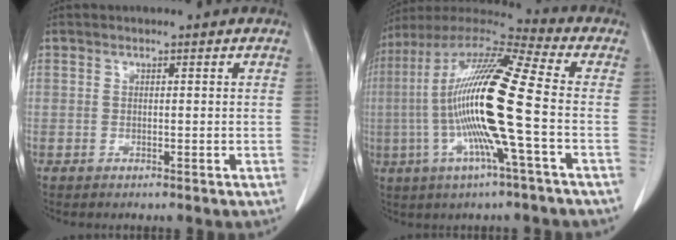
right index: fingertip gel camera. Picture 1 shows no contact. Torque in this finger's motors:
{"motor_torque": [2.14, 0.00, 1.05, 0.21]}